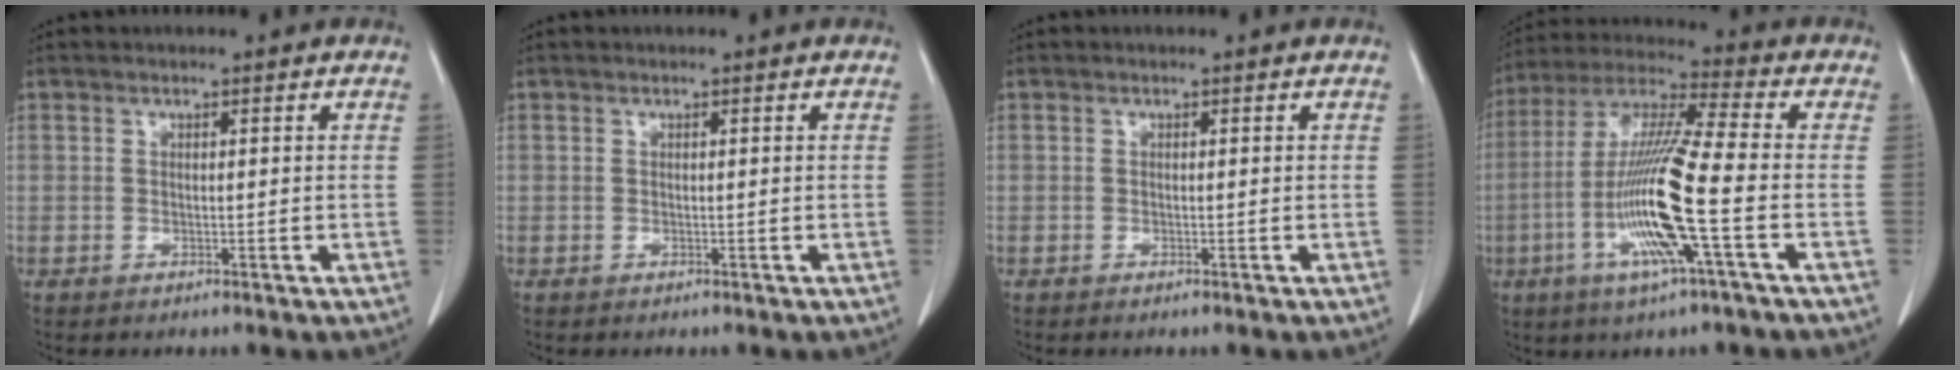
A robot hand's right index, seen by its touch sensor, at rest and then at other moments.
{"total": 0.0}
{"total": 0.0}
{"total": 15.3, "force": [-4.3, -0.1, 14.7], "torque": [-0.300, -0.009, -0.091]}